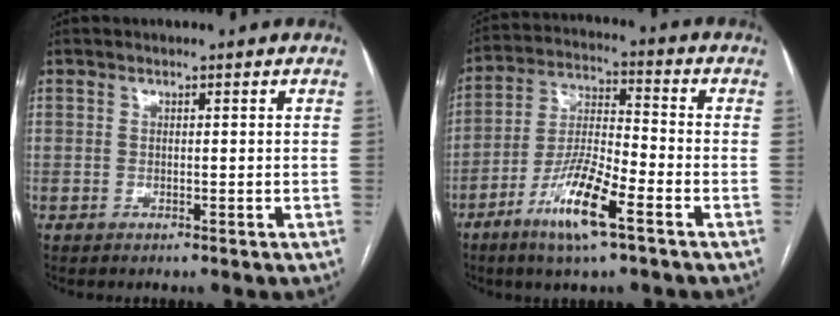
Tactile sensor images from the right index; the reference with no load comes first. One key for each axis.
{"total": 11.6, "fx": -6.4, "fy": 1.5, "fz": 9.5, "tx": -0.192, "ty": -0.011, "tz": -0.121}